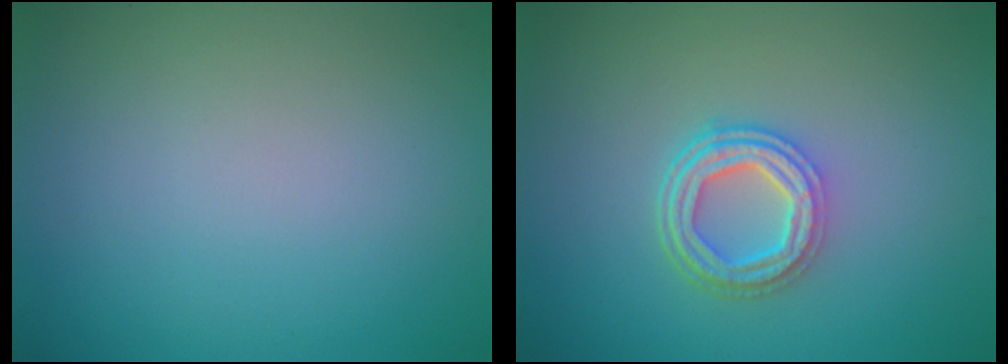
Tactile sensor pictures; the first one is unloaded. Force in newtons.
{"total": 4.3, "press": 3.3, "slide": 2.7}